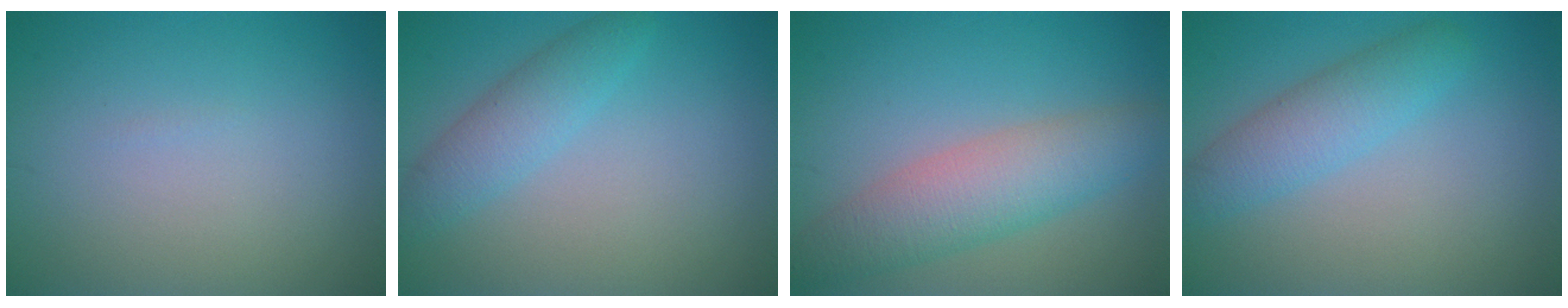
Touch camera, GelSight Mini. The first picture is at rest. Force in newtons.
{"total": 3.0, "press": 3.0, "slide": 0.1}
{"total": 5.3, "press": 5.3, "slide": 0.1}
{"total": 3.7, "press": 3.6, "slide": 0.2}